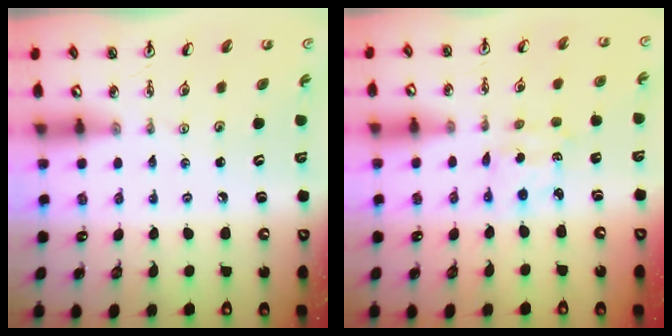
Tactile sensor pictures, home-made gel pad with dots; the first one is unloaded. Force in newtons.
{"total": 2.3, "press": 2.3, "slide": 0.6}